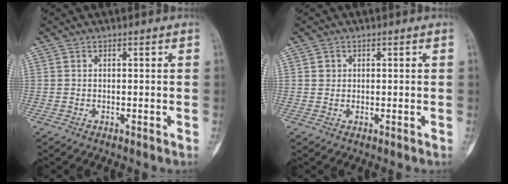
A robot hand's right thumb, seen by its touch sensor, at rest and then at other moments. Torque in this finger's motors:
{"motor_torque": [0.35, 0.62, 0.26, -0.19, 0.03]}